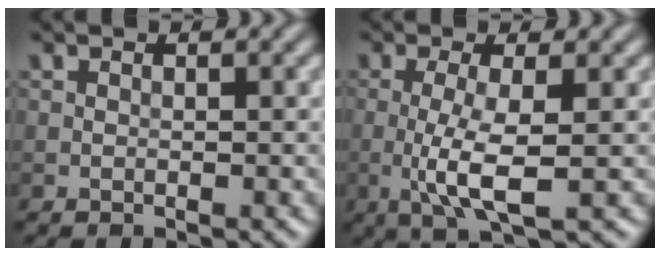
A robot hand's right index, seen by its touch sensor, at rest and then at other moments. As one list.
[{"total": 4.5, "force": [-0.7, 0.9, 4.4], "torque": [-0.087, -0.006, -0.016]}]